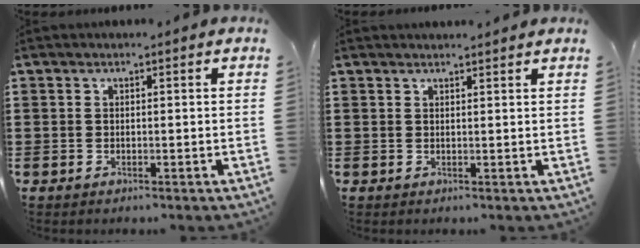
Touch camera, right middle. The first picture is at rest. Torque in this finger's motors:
{"motor_torque": [0.75, -0.74, -0.01, 0.01]}